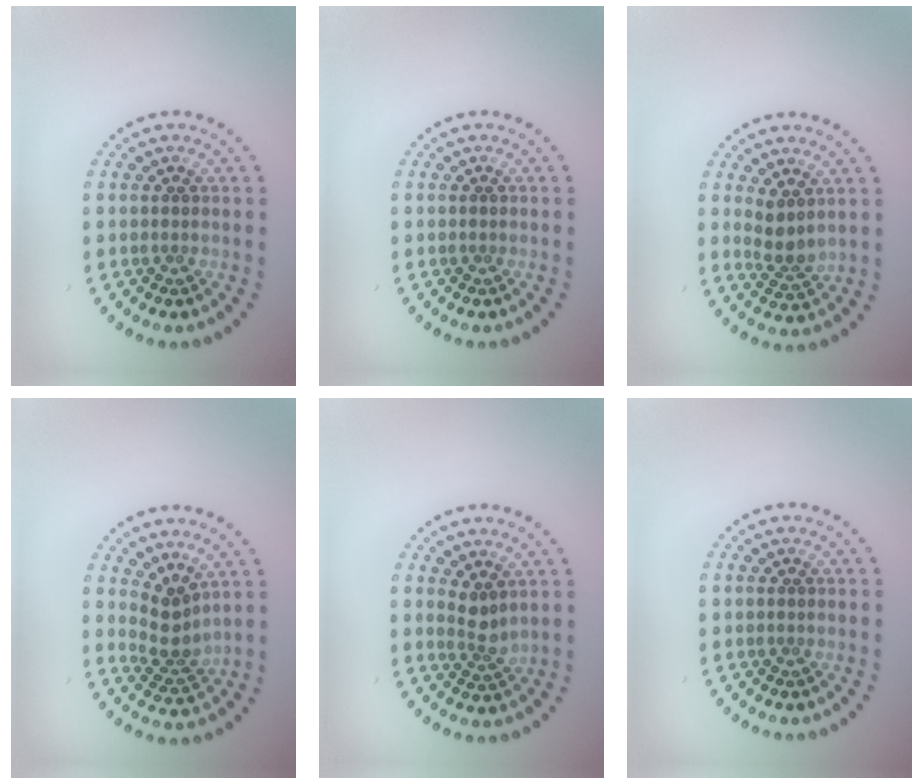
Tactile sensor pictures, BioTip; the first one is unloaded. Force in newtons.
{"total": 0.0}
{"total": 2.4, "press": 1.9, "slide": 1.5}
{"total": 2.6, "press": 2.0, "slide": 1.6}
{"total": 1.9, "press": 1.5, "slide": 1.3}
{"total": 0.0}